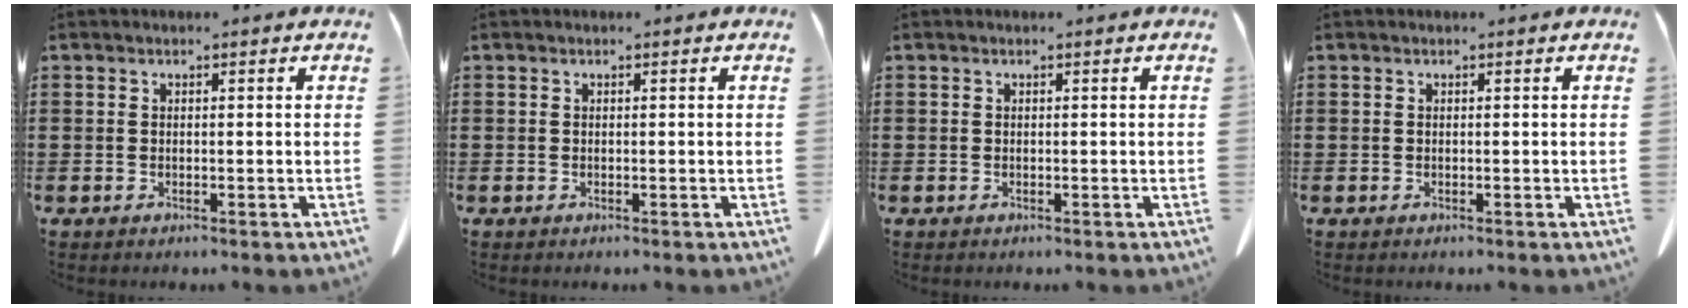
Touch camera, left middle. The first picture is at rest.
{"total": 0.0}
{"total": 0.0}
{"total": 0.0}